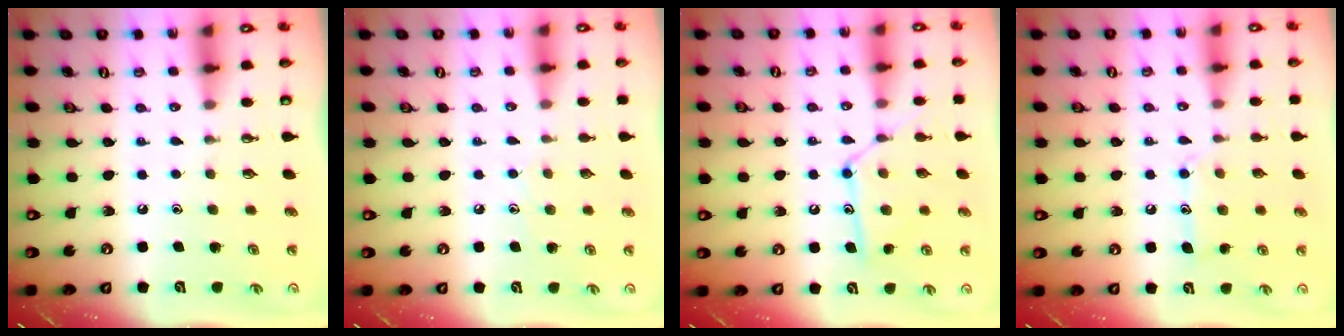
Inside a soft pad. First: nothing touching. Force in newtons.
{"total": 5.3, "press": 5.2, "slide": 0.5}
{"total": 13.8, "press": 13.8, "slide": 1.0}
{"total": 10.3, "press": 10.3, "slide": 0.9}